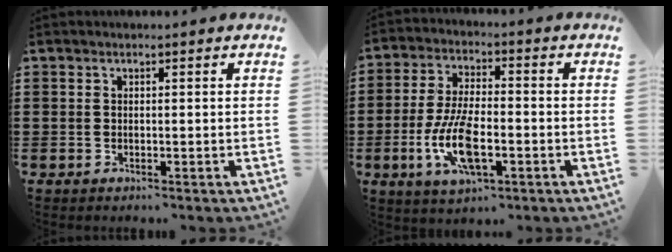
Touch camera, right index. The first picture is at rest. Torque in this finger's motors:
{"motor_torque": [2.14, 0.00, 1.05, 0.21]}